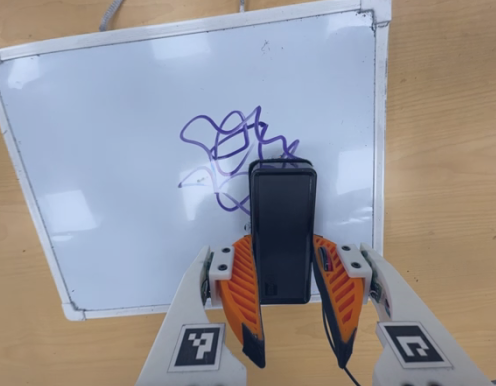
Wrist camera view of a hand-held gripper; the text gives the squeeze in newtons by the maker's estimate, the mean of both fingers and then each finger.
{"total": 4.8, "left": 3.4, "right": 6.2}